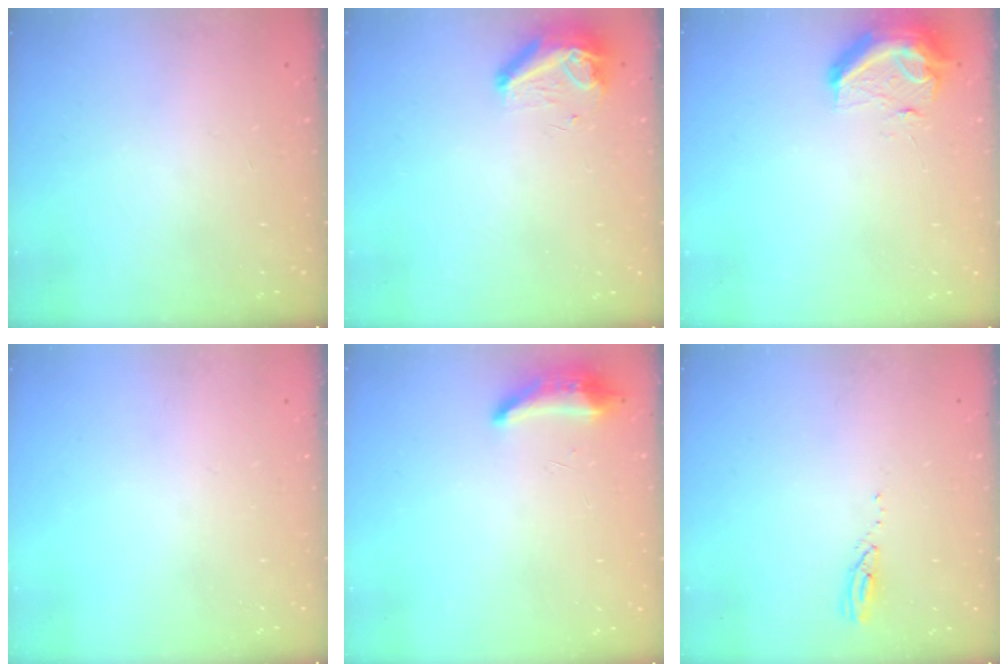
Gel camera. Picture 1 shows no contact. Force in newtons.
{"total": 14.6, "press": 9.9, "slide": 10.7}
{"total": 9.9, "press": 9.7, "slide": 1.8}
{"total": 0.0}
{"total": 14.7, "press": 10.1, "slide": 10.7}
{"total": 3.4, "press": 3.4, "slide": 0.3}